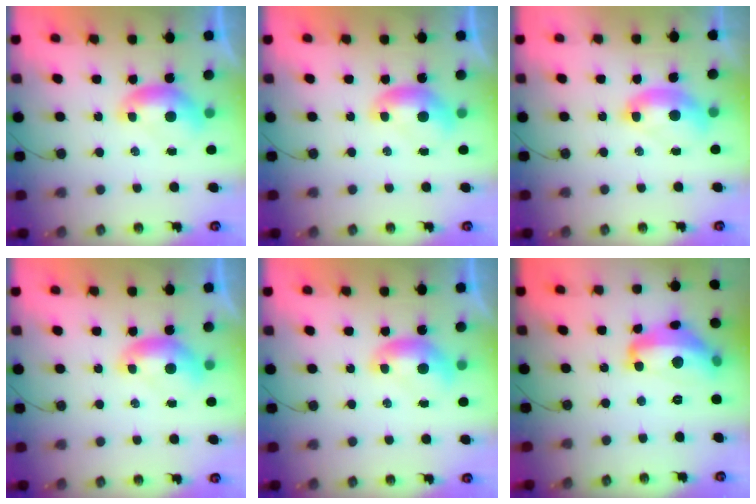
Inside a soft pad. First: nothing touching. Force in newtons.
{"total": 0.0}
{"total": 2.5, "press": 2.5, "slide": 0.6}
{"total": 0.0}
{"total": 0.0}
{"total": 12.2, "press": 12.1, "slide": 0.6}